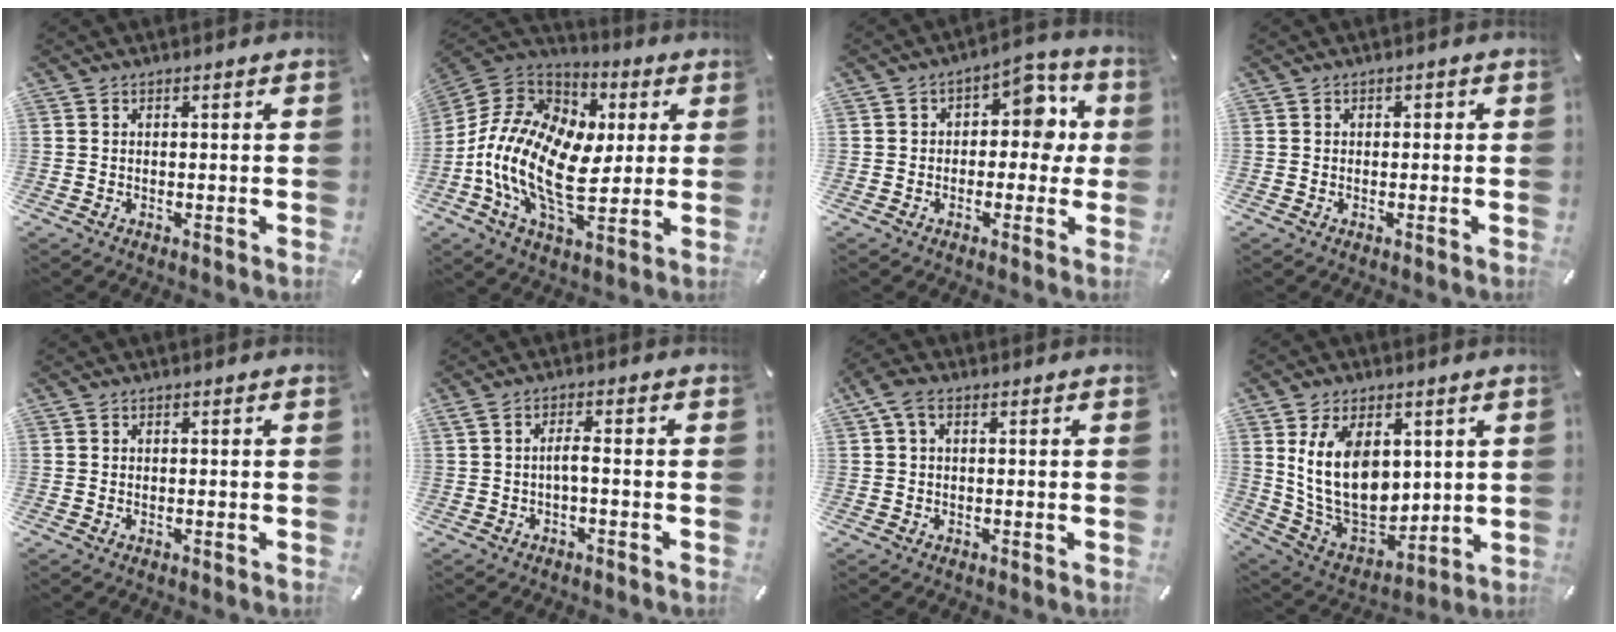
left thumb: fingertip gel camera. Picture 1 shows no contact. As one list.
[{"total": 17.8, "force": [-1.9, 11.2, 13.7], "torque": [-0.304, -0.011, -0.035]}, {"total": 9.6, "force": [1.6, 6.6, 6.9], "torque": [-0.079, -0.005, 0.020]}, {"total": 0.8, "force": [-0.1, 0.7, 0.2], "torque": [-0.003, 0.006, -0.005]}, {"total": 0.0}, {"total": 3.7, "force": [-0.8, 0.7, 3.5], "torque": [-0.061, 0.004, -0.017]}, {"total": 4.2, "force": [1.0, 2.7, 3.1], "torque": [-0.071, 0.006, 0.016]}, {"total": 16.5, "force": [4.2, 11.3, 11.2], "torque": [-0.239, -0.031, 0.078]}]